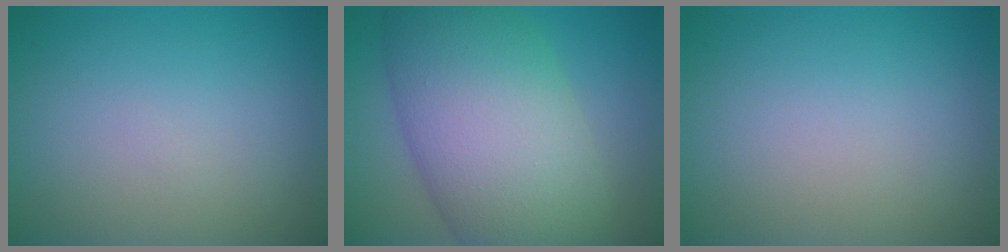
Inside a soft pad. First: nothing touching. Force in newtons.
{"total": 12.5, "press": 12.5, "slide": 0.2}
{"total": 0.0}